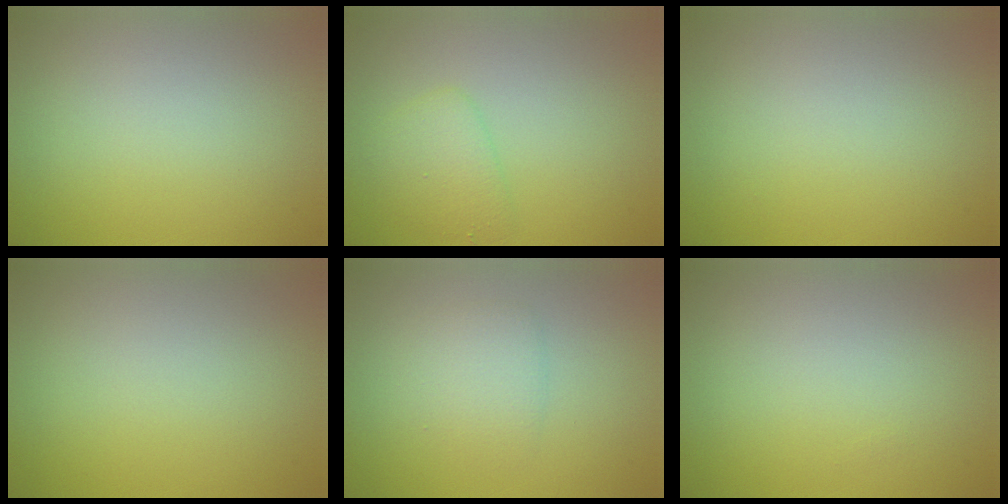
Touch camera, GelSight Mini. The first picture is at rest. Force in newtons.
{"total": 2.3, "press": 2.3, "slide": 0.2}
{"total": 0.0}
{"total": 0.0}
{"total": 2.0, "press": 2.0, "slide": 0.1}
{"total": 0.0}